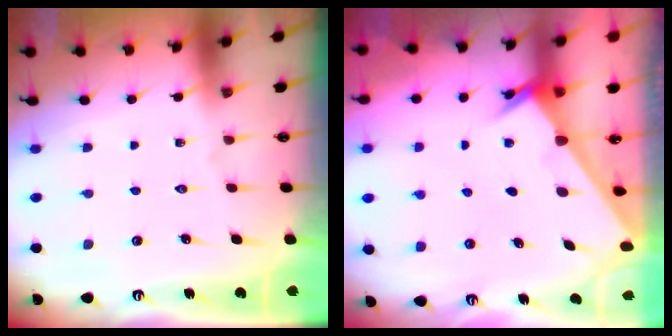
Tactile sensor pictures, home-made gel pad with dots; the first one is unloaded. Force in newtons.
{"total": 2.3, "press": 2.3, "slide": 0.3}